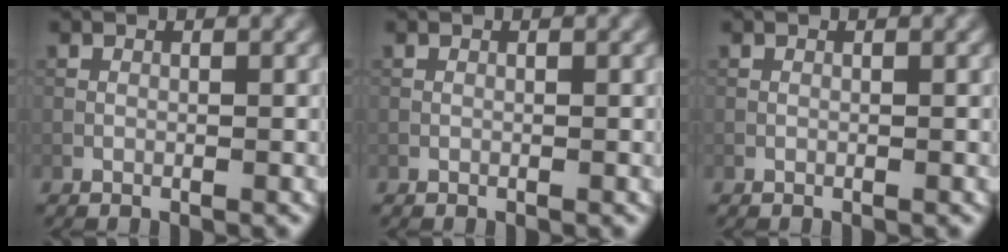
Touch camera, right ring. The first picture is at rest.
{"total": 0.0}
{"total": 0.0}